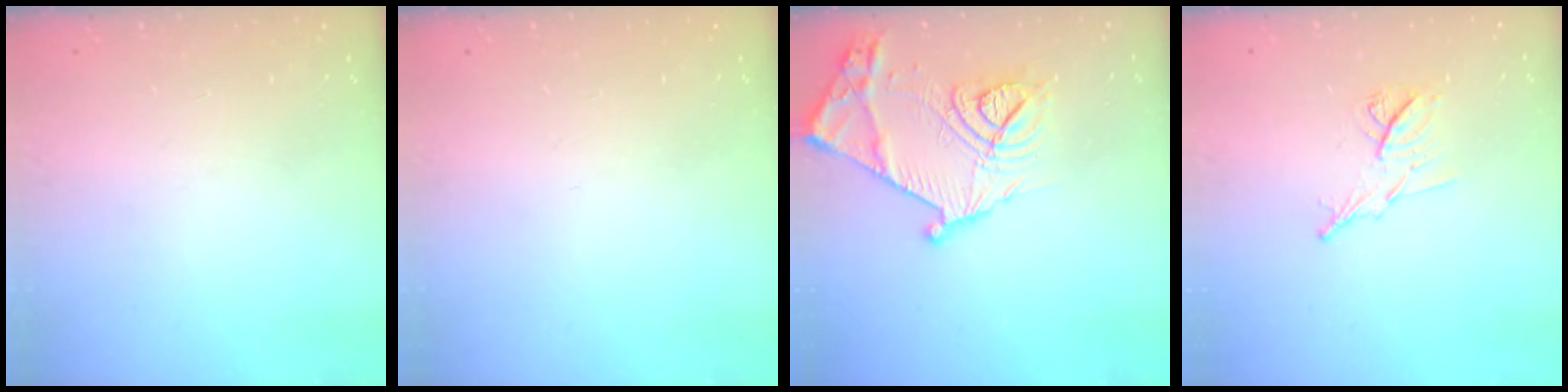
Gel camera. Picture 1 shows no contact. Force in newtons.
{"total": 0.0}
{"total": 19.0, "press": 19.0, "slide": 0.7}
{"total": 8.6, "press": 8.6, "slide": 0.7}